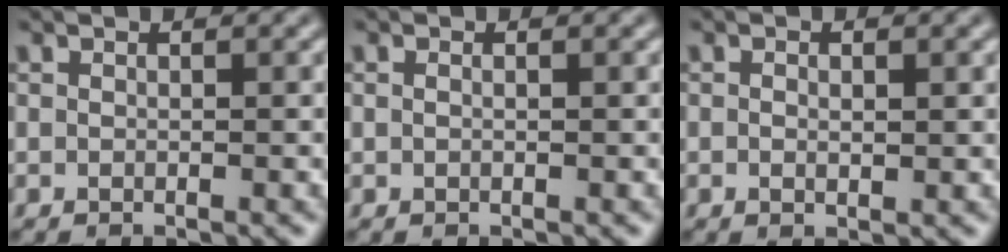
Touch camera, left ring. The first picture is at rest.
{"total": 0.9, "force": [0.5, 0.5, 0.6], "torque": [-0.005, -0.008, 0.000]}
{"total": 1.3, "force": [0.1, 0.6, 1.1], "torque": [-0.018, -0.002, 0.001]}